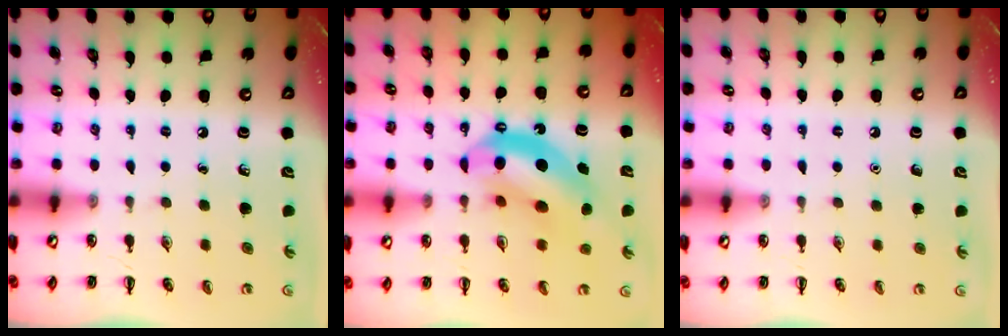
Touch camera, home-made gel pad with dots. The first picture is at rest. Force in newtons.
{"total": 12.5, "press": 12.0, "slide": 3.5}
{"total": 1.5, "press": 1.5, "slide": 0.1}